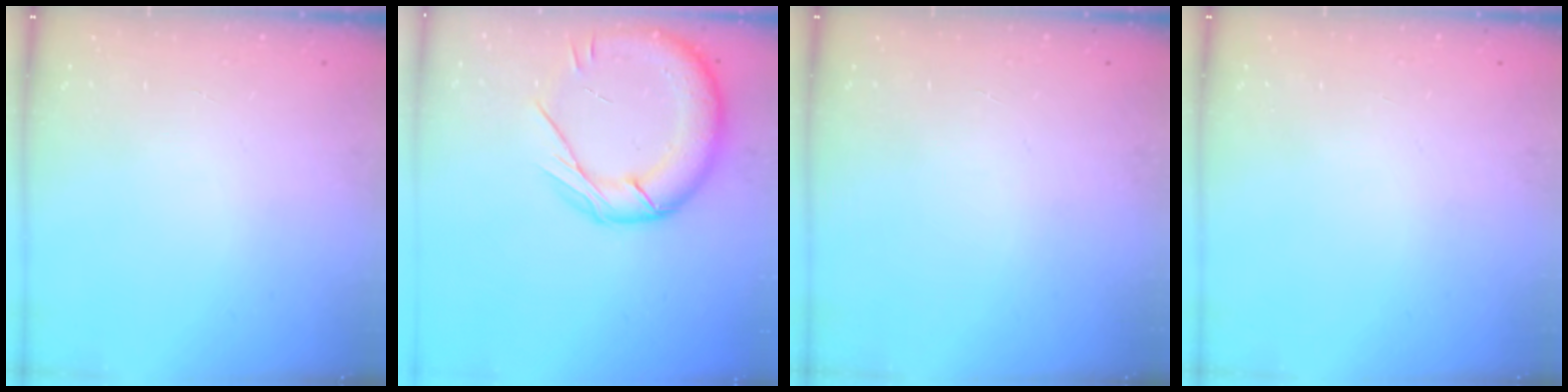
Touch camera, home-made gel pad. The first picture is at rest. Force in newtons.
{"total": 19.4, "press": 19.2, "slide": 2.3}
{"total": 0.0}
{"total": 0.0}